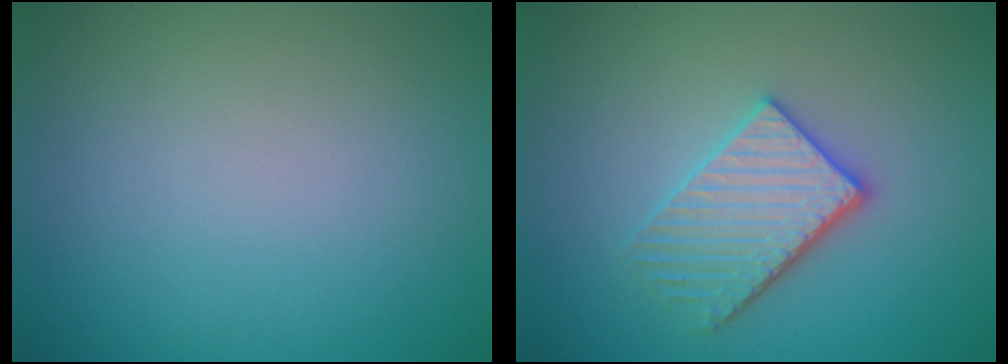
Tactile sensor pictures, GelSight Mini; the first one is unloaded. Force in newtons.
{"total": 3.7, "press": 3.3, "slide": 1.6}